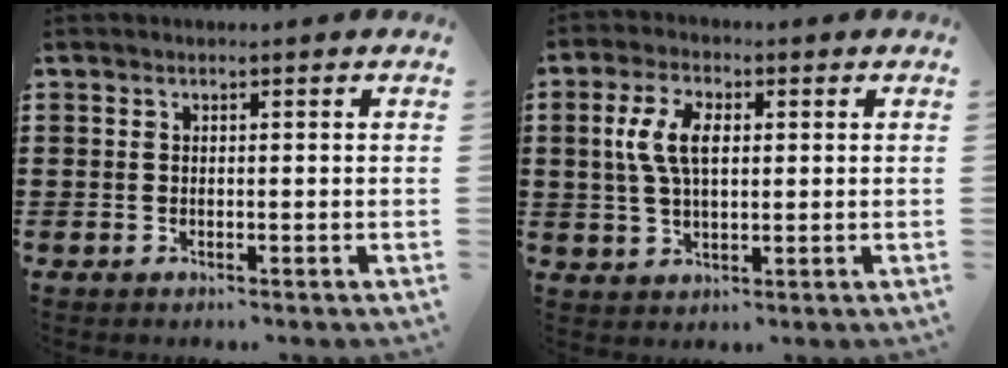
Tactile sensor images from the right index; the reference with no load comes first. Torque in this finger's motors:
{"motor_torque": [0.34, -0.17, 0.25, 0.20]}